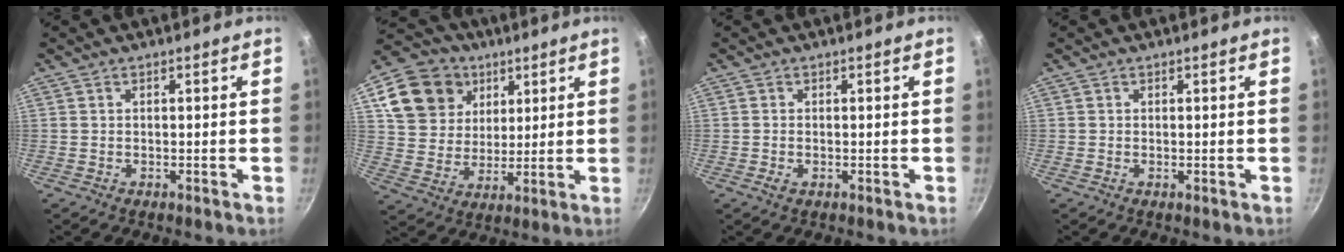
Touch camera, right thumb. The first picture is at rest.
{"total": 15.0, "force": [6.5, 12.1, 6.1], "torque": [-0.091, -0.011, 0.115]}
{"total": 1.1, "force": [-0.3, 0.6, 0.8], "torque": [-0.016, -0.001, -0.005]}
{"total": 0.0}